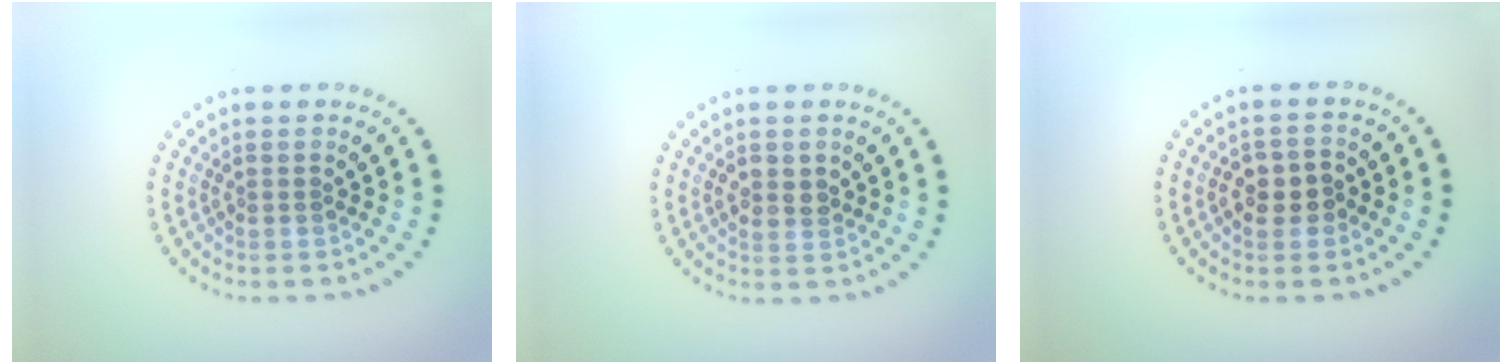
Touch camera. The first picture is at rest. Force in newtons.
{"total": 1.6, "press": 1.6, "slide": 0.2}
{"total": 2.5, "press": 2.4, "slide": 0.6}